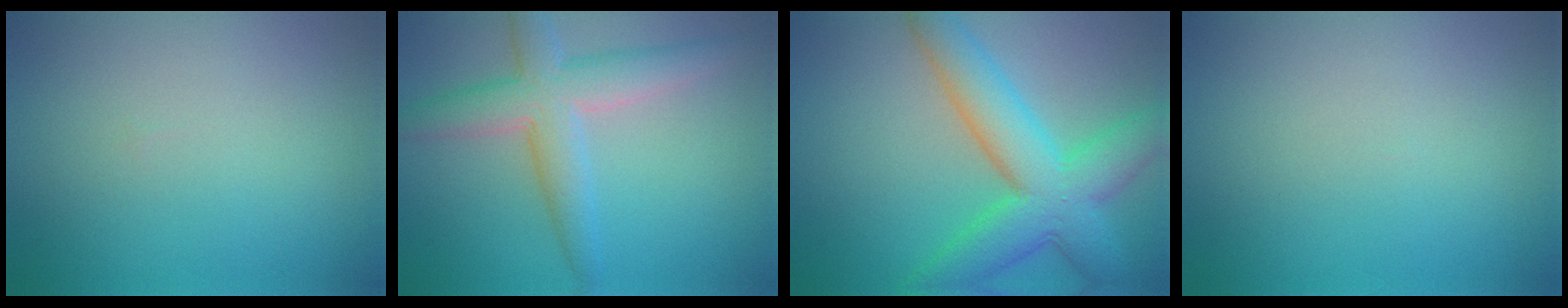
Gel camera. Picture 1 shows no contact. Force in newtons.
{"total": 5.0, "press": 5.0, "slide": 0.3}
{"total": 8.0, "press": 8.0, "slide": 0.2}
{"total": 0.0}